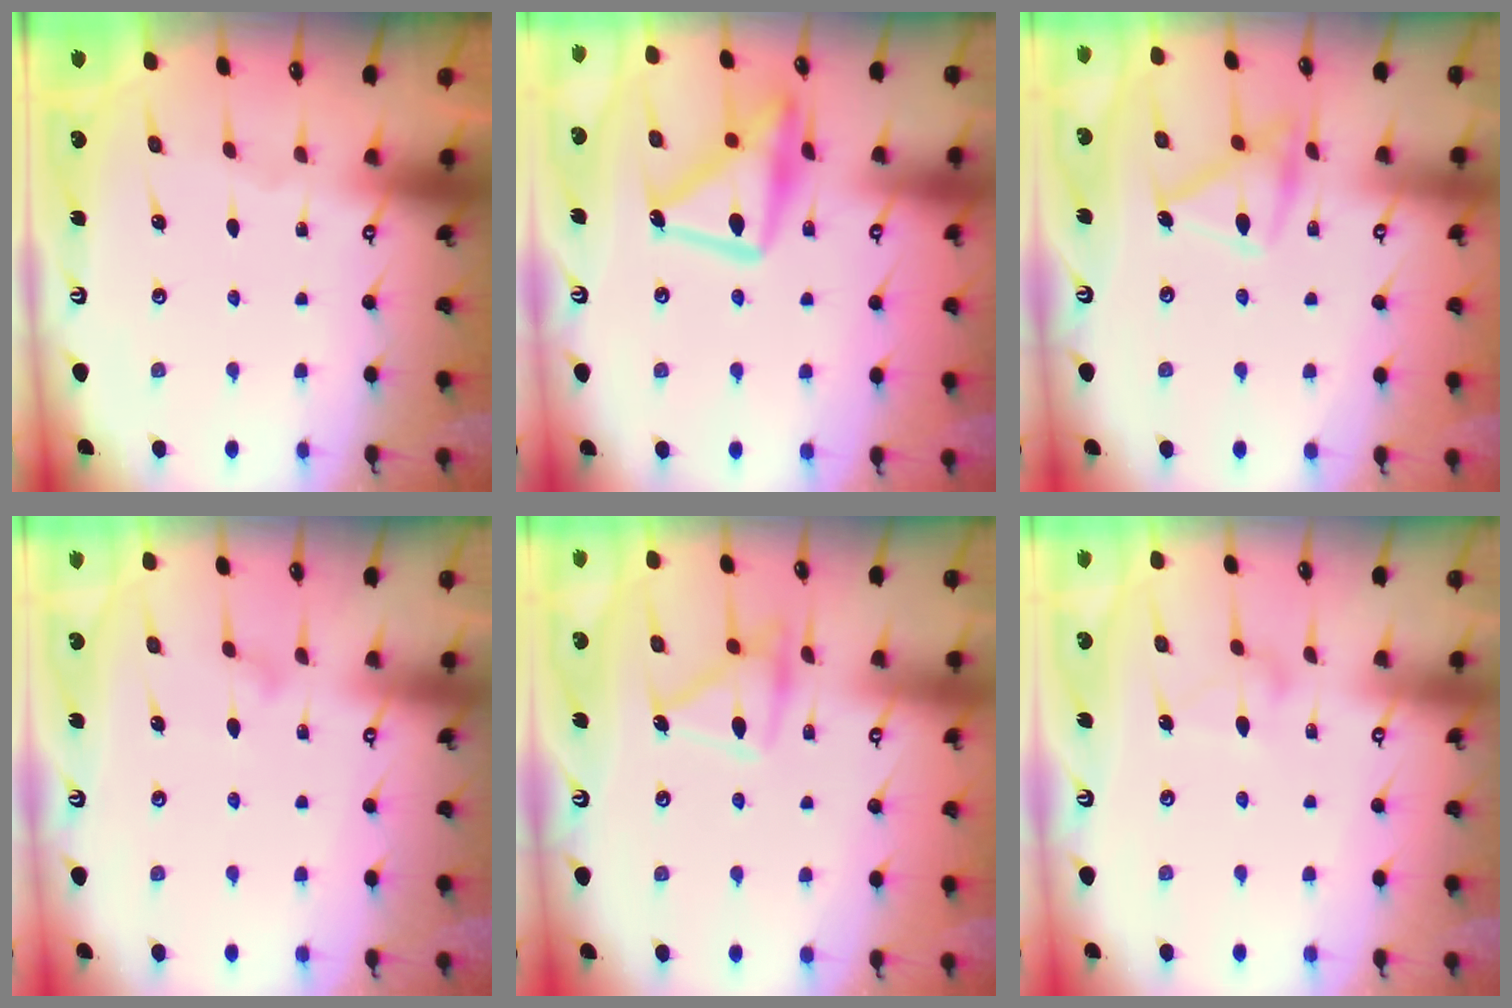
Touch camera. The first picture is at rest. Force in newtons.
{"total": 17.7, "press": 17.6, "slide": 1.3}
{"total": 16.0, "press": 16.0, "slide": 1.0}
{"total": 6.8, "press": 6.7, "slide": 0.4}
{"total": 14.4, "press": 14.4, "slide": 1.0}
{"total": 7.8, "press": 7.8, "slide": 0.2}